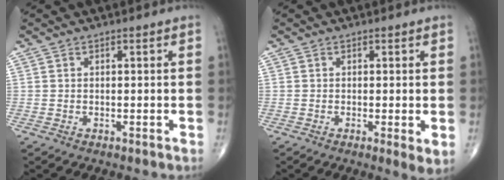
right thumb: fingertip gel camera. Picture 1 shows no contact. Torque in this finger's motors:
{"motor_torque": [-0.06, 0.00, -0.27, -0.24, 0.00]}